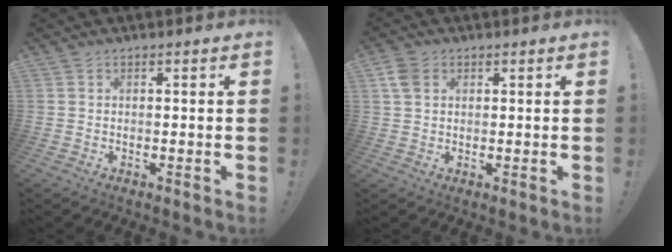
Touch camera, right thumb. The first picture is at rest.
{"total": 4.9, "force": [1.9, 3.5, 2.9], "torque": [-0.056, 0.008, 0.040]}